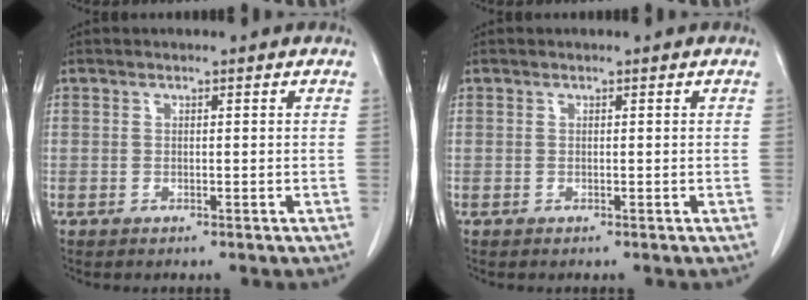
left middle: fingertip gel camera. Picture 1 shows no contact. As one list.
[{"total": 0.0}]